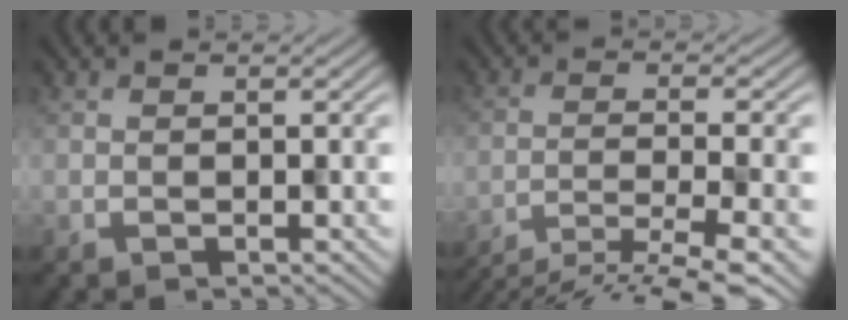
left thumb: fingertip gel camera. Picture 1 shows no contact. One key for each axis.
{"total": 10.6, "fx": -8.9, "fy": 1.1, "fz": 5.7, "tx": -0.093, "ty": -0.001, "tz": -0.135}